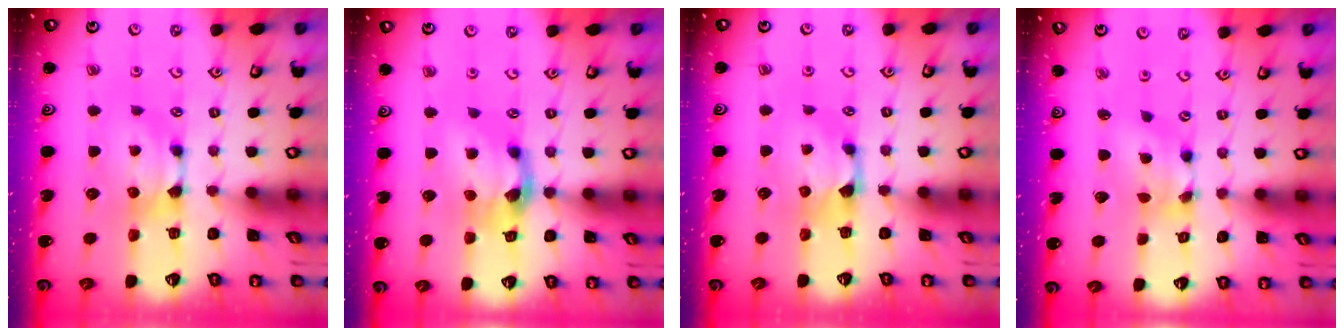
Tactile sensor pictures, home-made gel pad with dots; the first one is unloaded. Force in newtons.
{"total": 3.1, "press": 2.6, "slide": 1.8}
{"total": 0.6, "press": 0.1, "slide": 0.6}
{"total": 3.4, "press": 2.9, "slide": 1.8}